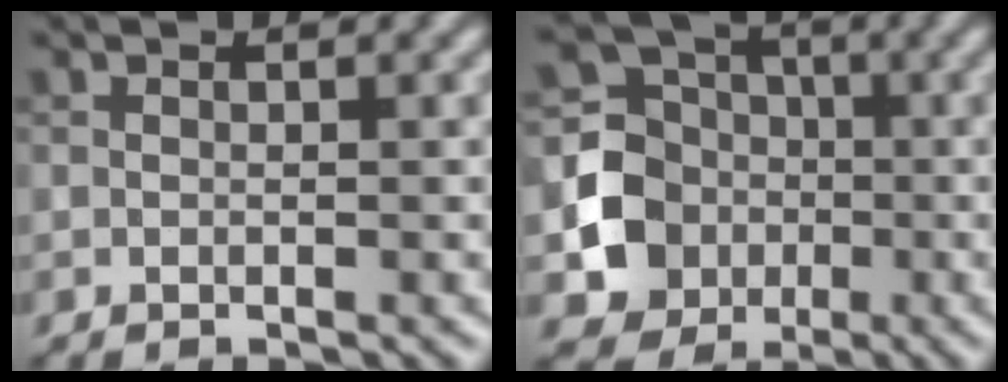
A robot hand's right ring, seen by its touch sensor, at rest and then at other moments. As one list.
[{"total": 6.9, "force": [-1.4, 6.3, 2.4], "torque": [-0.041, -0.003, -0.035]}]